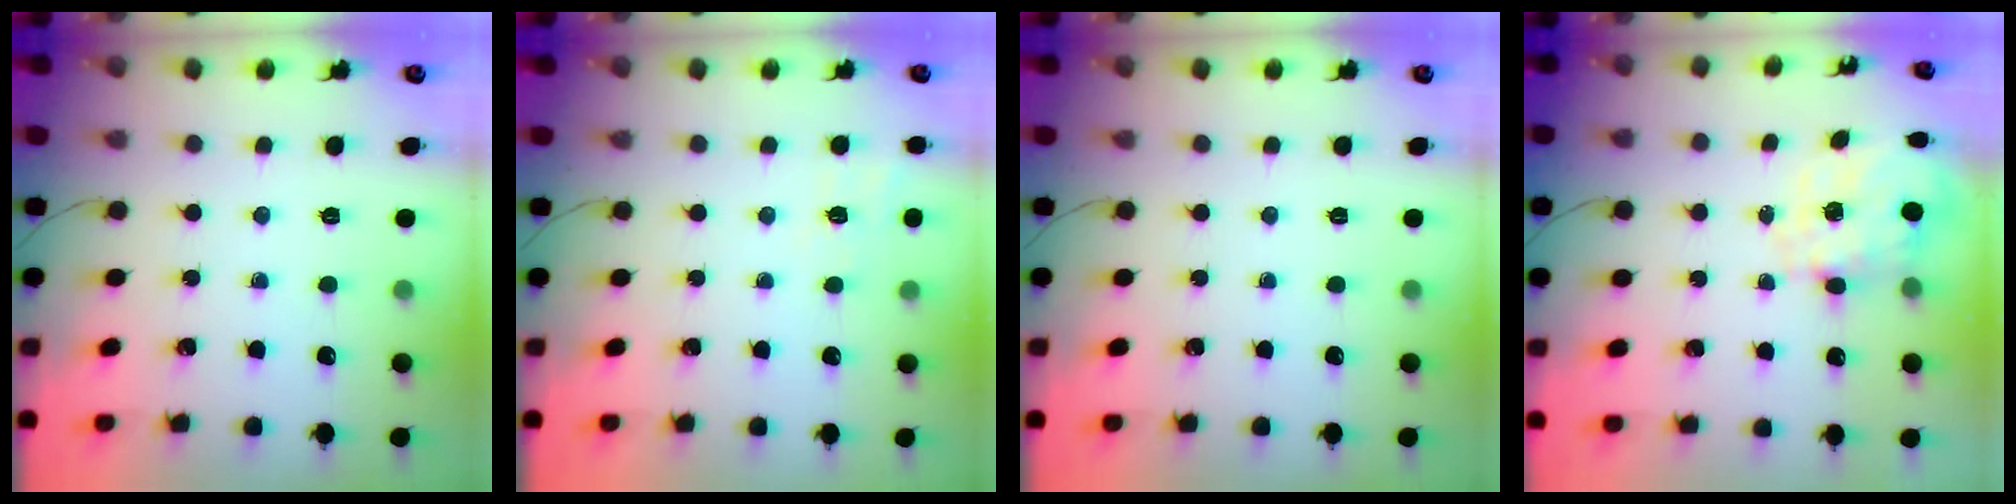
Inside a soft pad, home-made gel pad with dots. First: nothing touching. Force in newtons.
{"total": 8.1, "press": 7.9, "slide": 1.8}
{"total": 0.0}
{"total": 7.9, "press": 7.8, "slide": 1.0}